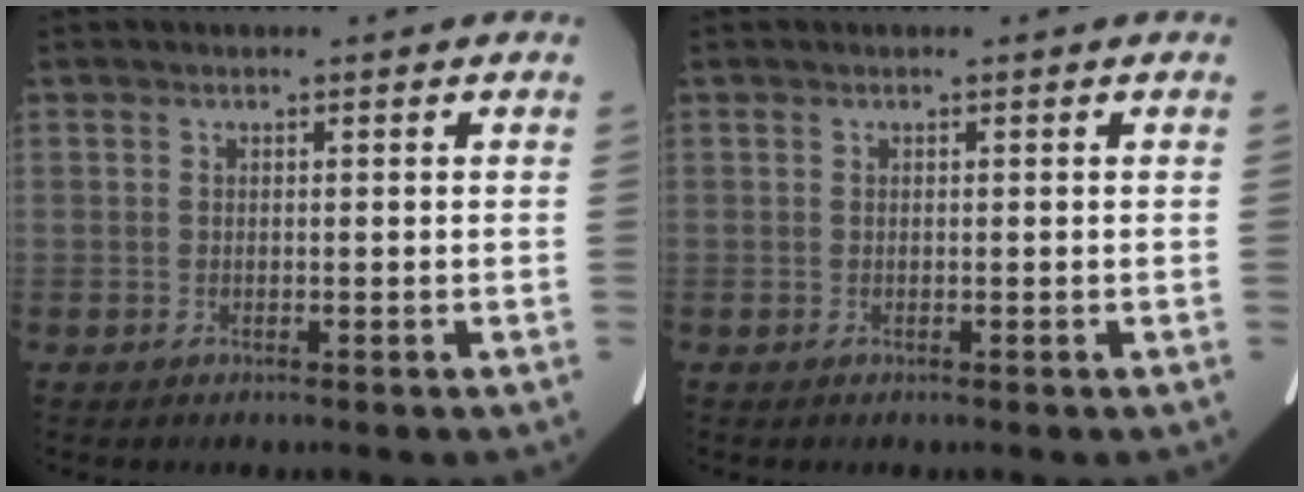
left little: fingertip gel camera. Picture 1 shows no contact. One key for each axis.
{"total": 0.0}